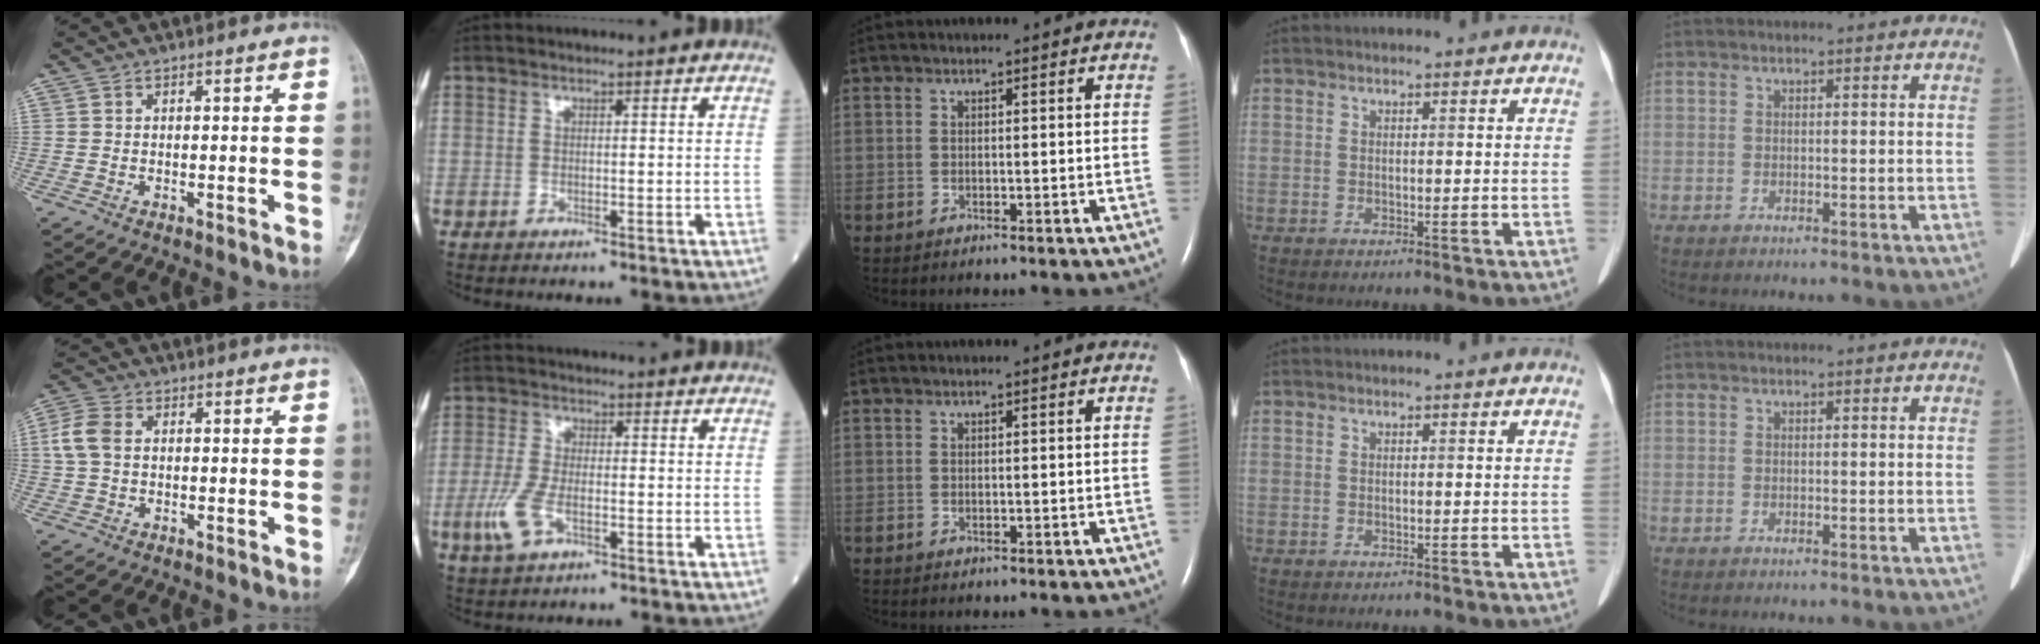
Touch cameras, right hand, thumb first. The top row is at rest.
{"thumb": {"total": 5.6, "force": [0.6, 4.0, 3.9], "torque": [-0.095, 0.014, 0.009]}, "index": {"total": 5.8, "force": [-2.2, 2.2, 4.9], "torque": [-0.123, -0.008, -0.042]}}